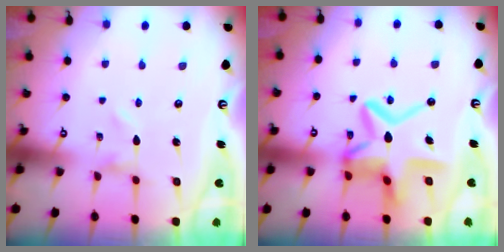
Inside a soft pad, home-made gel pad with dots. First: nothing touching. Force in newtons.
{"total": 15.8, "press": 15.7, "slide": 1.6}